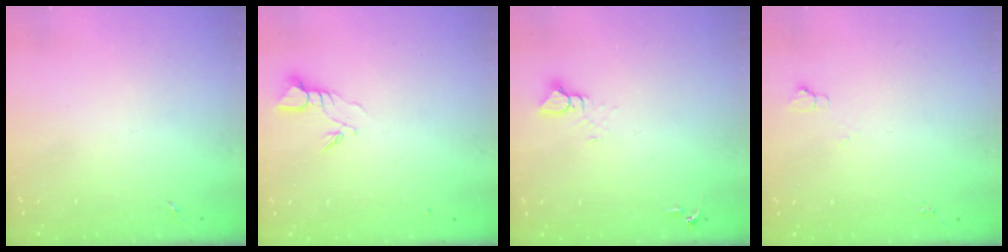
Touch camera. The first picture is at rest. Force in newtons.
{"total": 3.9, "press": 3.9, "slide": 0.2}
{"total": 3.6, "press": 3.6, "slide": 0.2}
{"total": 4.9, "press": 4.8, "slide": 0.7}